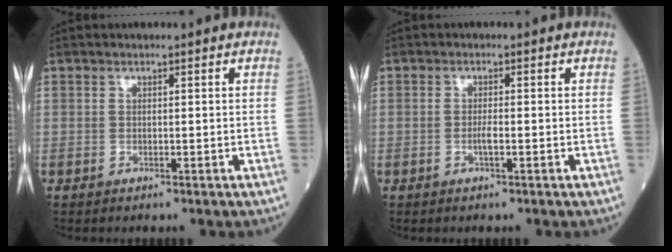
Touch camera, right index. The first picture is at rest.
{"total": 1.6, "force": [-0.5, 0.2, 1.5], "torque": [-0.032, -0.001, -0.009]}